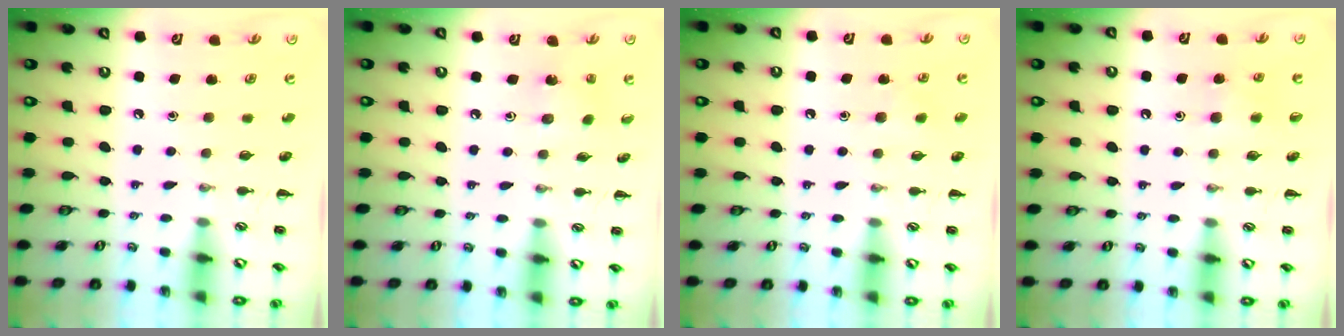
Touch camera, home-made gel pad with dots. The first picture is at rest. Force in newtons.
{"total": 1.6, "press": 1.5, "slide": 0.6}
{"total": 3.9, "press": 3.7, "slide": 1.1}
{"total": 4.2, "press": 4.0, "slide": 1.4}